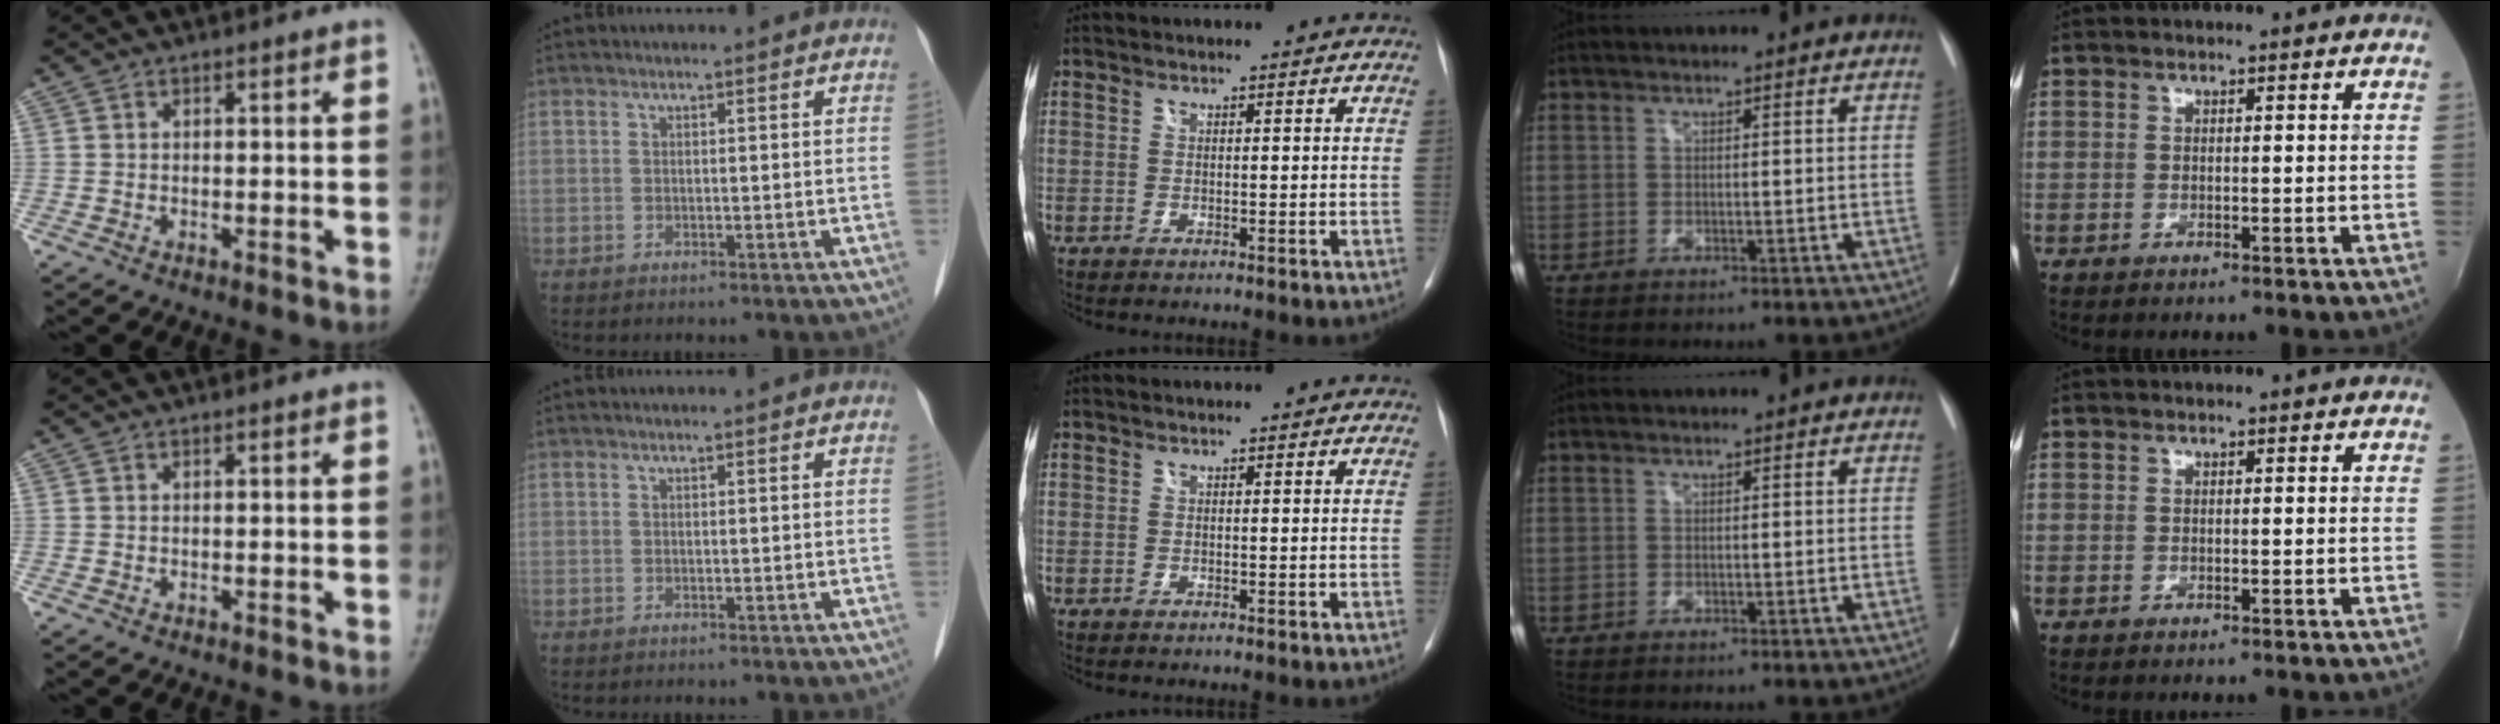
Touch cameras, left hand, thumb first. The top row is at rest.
{}